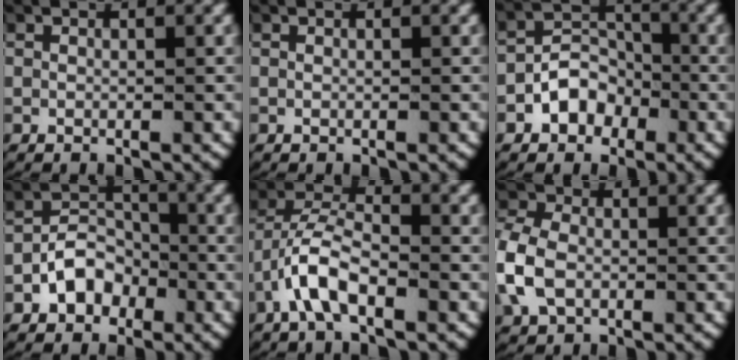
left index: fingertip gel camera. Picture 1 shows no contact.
{"total": 0.0}
{"total": 4.7, "force": [-1.7, 3.9, 2.0], "torque": [-0.047, -0.006, -0.031]}
{"total": 4.4, "force": [-1.9, 3.5, 2.0], "torque": [-0.043, -0.004, -0.034]}
{"total": 3.9, "force": [-1.1, 2.3, 3.0], "torque": [-0.071, -0.006, -0.023]}
{"total": 4.7, "force": [-0.5, 3.9, 2.6], "torque": [-0.084, -0.012, -0.003]}